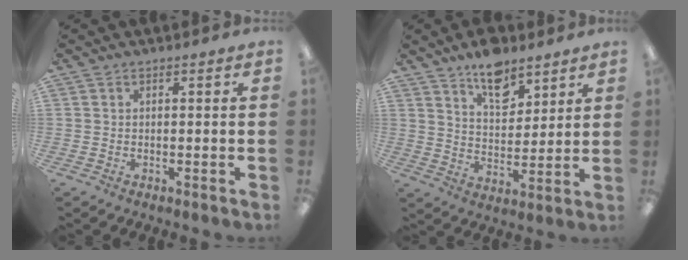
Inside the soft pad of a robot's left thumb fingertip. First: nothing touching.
{"total": 10.7, "force": [8.1, 5.3, 4.7], "torque": [-0.060, -0.047, 0.142]}